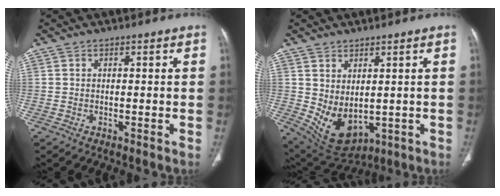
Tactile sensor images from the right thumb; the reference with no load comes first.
{"total": 9.0, "force": [0.1, 5.7, 7.0], "torque": [-0.109, -0.013, 0.037]}